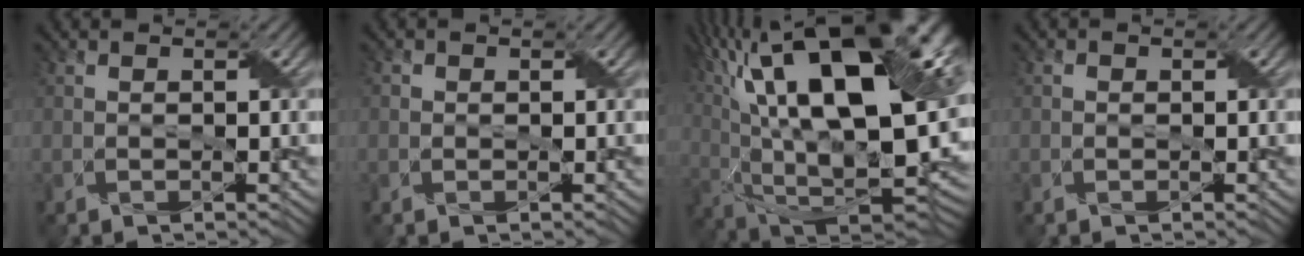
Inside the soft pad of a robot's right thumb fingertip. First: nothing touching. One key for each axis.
{"total": 0.7, "fx": -0.1, "fy": 0.7, "fz": -0.1, "tx": 0.002, "ty": -0.002, "tz": -0.001}
{"total": 23.9, "fx": 9.1, "fy": 10.5, "fz": 19.5, "tx": -0.346, "ty": 0.050, "tz": 0.166}
{"total": 0.5, "fx": -0.3, "fy": 0.4, "fz": -0.1, "tx": 0.003, "ty": 0.000, "tz": -0.005}